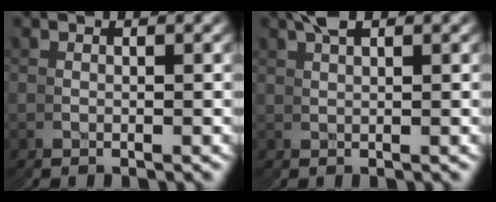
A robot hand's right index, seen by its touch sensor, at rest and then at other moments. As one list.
[{"total": 2.3, "force": [1.2, 0.7, 1.8], "torque": [-0.017, 0.013, 0.018]}]